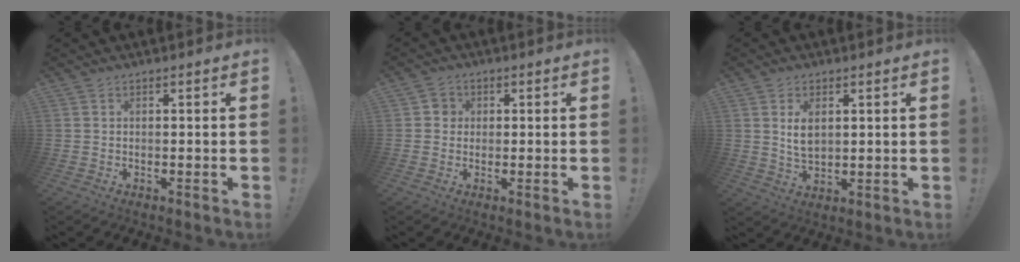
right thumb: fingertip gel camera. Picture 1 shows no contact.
{"total": 3.1, "force": [-0.2, 3.0, 0.9], "torque": [-0.013, 0.009, -0.004]}
{"total": 5.6, "force": [1.8, 3.2, 4.2], "torque": [-0.062, -0.010, 0.026]}